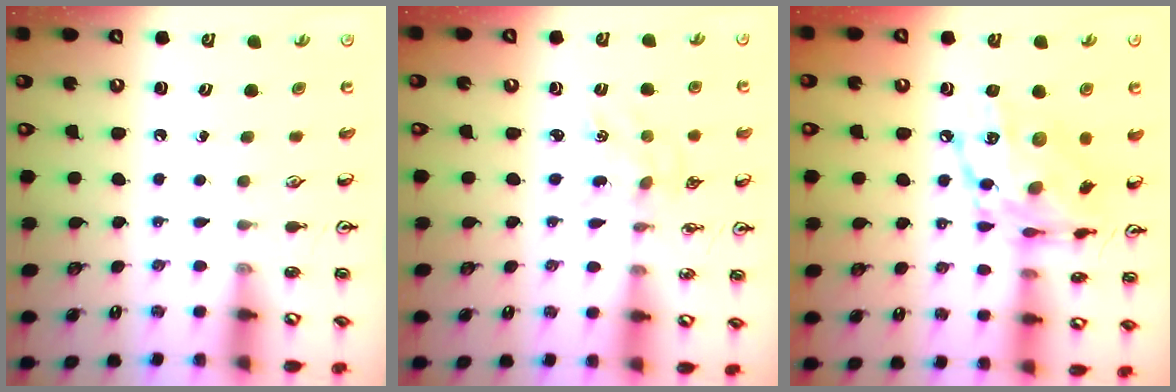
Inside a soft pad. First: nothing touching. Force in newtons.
{"total": 4.2, "press": 4.2, "slide": 0.4}
{"total": 16.4, "press": 16.4, "slide": 1.3}